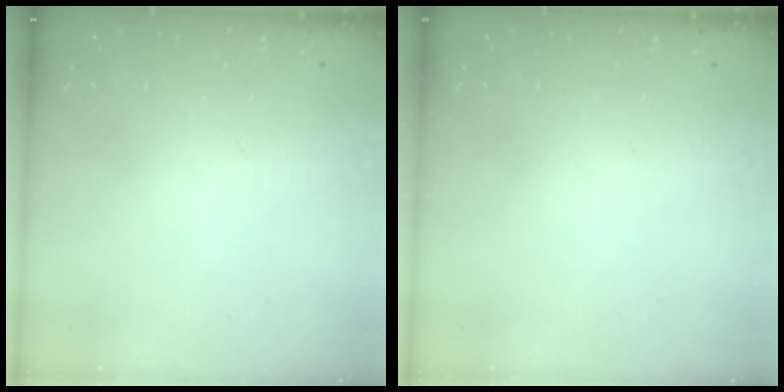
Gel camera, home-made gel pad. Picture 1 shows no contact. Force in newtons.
{"total": 0.0}